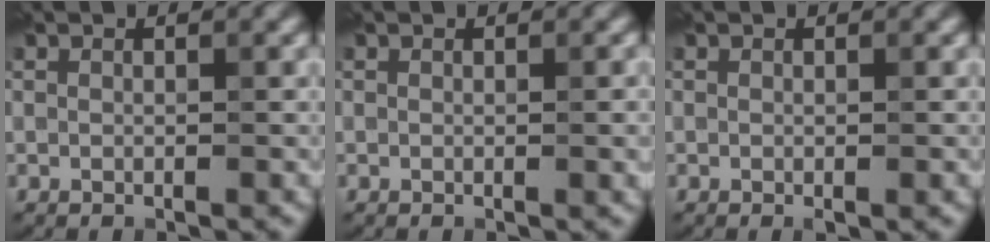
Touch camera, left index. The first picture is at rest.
{"total": 1.1, "force": [0.0, 0.3, 1.0], "torque": [-0.010, -0.001, -0.002]}
{"total": 0.6, "force": [-0.1, 0.1, 0.5], "torque": [-0.006, -0.003, -0.001]}